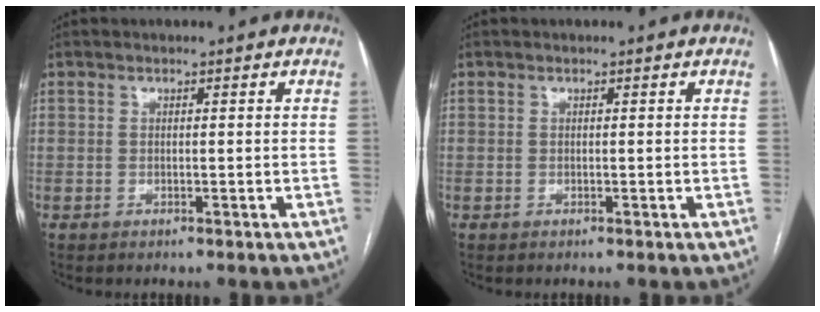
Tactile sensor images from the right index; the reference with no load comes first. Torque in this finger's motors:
{"motor_torque": [0.00, 0.00, 0.00, 0.00]}